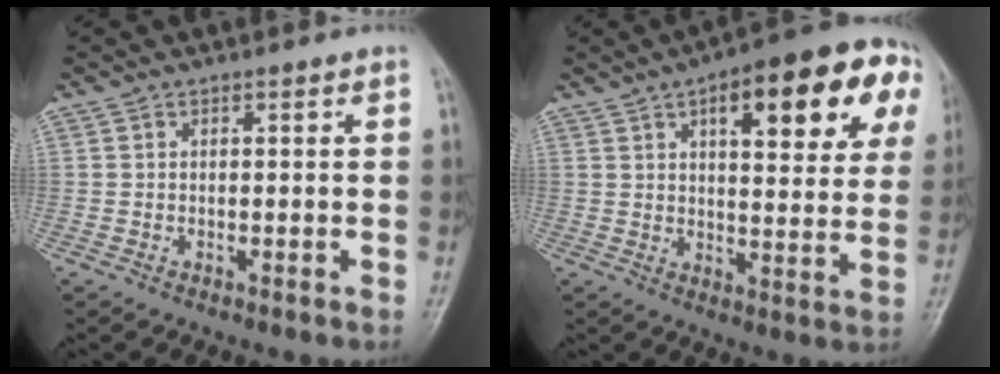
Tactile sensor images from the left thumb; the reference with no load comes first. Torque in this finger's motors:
{"motor_torque": [1.05, 1.11, 1.99, -0.79, 0.26]}